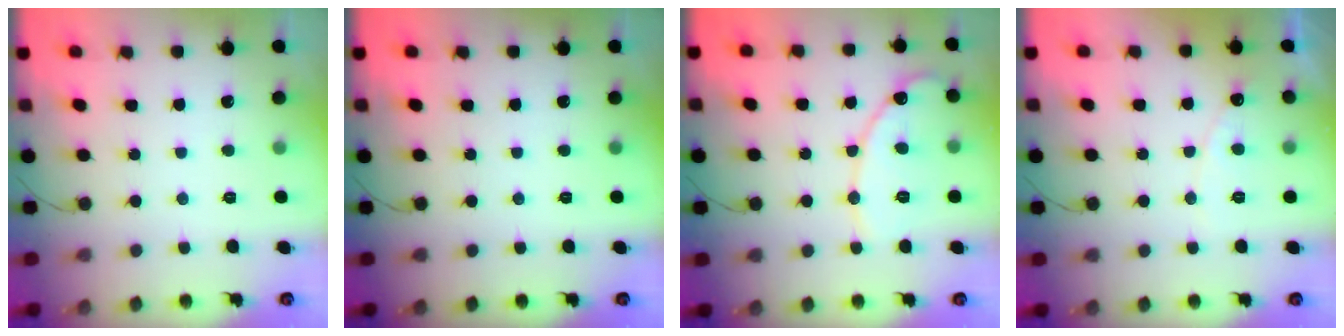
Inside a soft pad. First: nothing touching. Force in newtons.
{"total": 0.0}
{"total": 11.8, "press": 11.8, "slide": 0.9}
{"total": 5.4, "press": 5.4, "slide": 0.4}